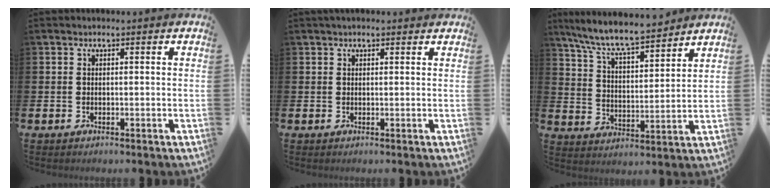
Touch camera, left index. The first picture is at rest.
{"total": 0.9, "force": [0.8, 0.3, 0.4], "torque": [0.008, -0.001, 0.010]}
{"total": 8.7, "force": [8.1, 0.9, 2.9], "torque": [-0.091, -0.055, 0.145]}